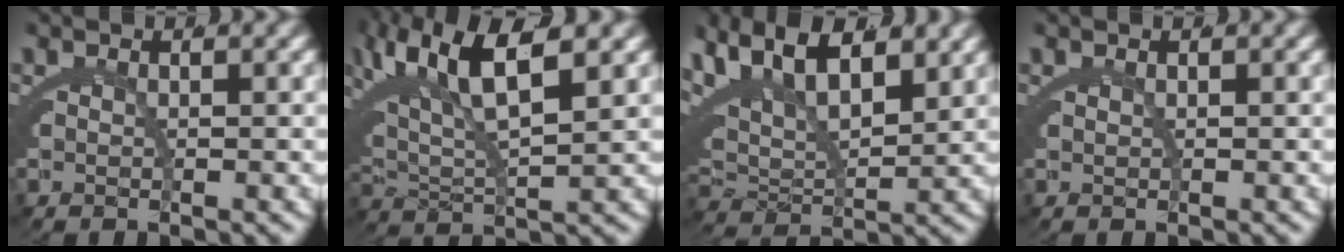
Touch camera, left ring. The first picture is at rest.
{"total": 9.8, "force": [4.4, 4.9, 7.3], "torque": [-0.158, 0.004, 0.074]}
{"total": 11.2, "force": [4.4, 7.5, 7.1], "torque": [-0.155, 0.007, 0.063]}
{"total": 0.6, "force": [0.3, -0.6, 0.1], "torque": [-0.001, -0.003, 0.009]}